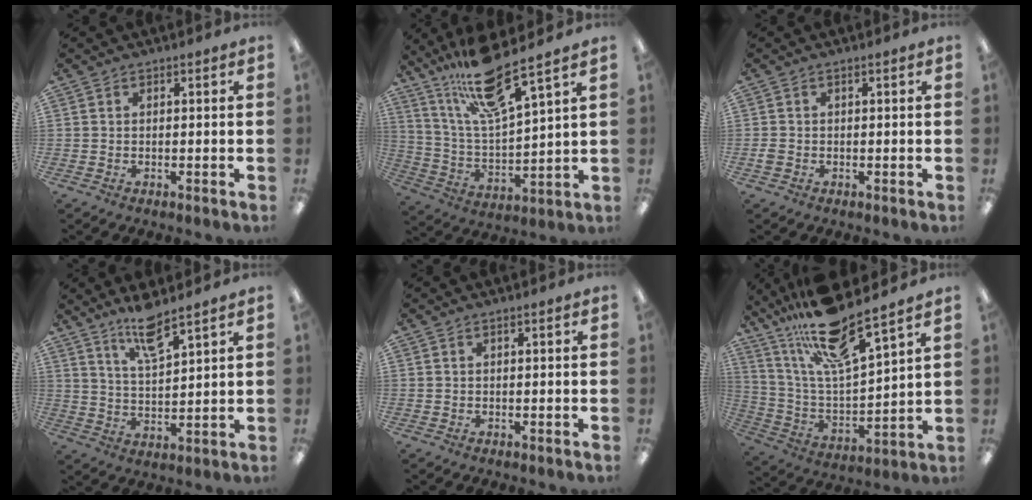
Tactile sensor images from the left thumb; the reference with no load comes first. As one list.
[{"total": 18.4, "force": [14.1, 3.4, 11.3], "torque": [-0.212, -0.075, 0.237]}, {"total": 1.5, "force": [-0.4, 1.0, 1.0], "torque": [-0.018, 0.004, -0.008]}, {"total": 8.8, "force": [7.2, 1.7, 4.8], "torque": [-0.097, -0.031, 0.126]}, {"total": 0.0}, {"total": 20.7, "force": [16.6, 3.8, 11.8], "torque": [-0.219, -0.110, 0.279]}]